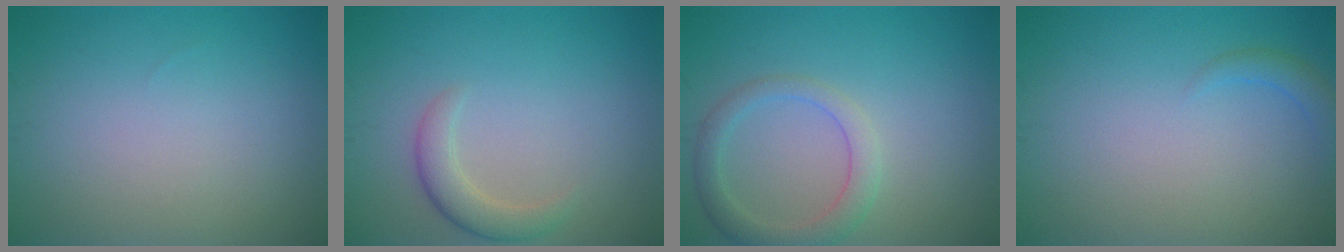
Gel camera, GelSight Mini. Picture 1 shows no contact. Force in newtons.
{"total": 2.5, "press": 2.5, "slide": 0.2}
{"total": 3.0, "press": 2.9, "slide": 0.3}
{"total": 1.3, "press": 1.3, "slide": 0.2}